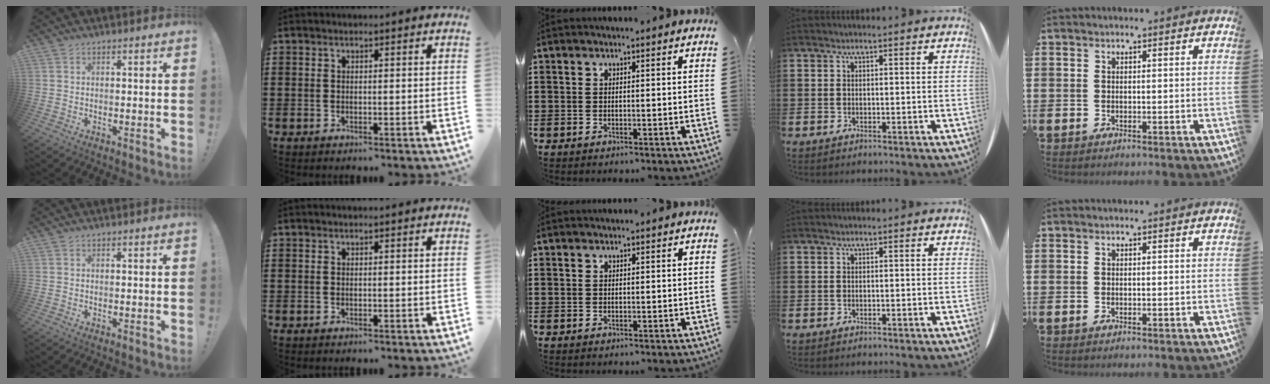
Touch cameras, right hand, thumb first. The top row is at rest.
{}